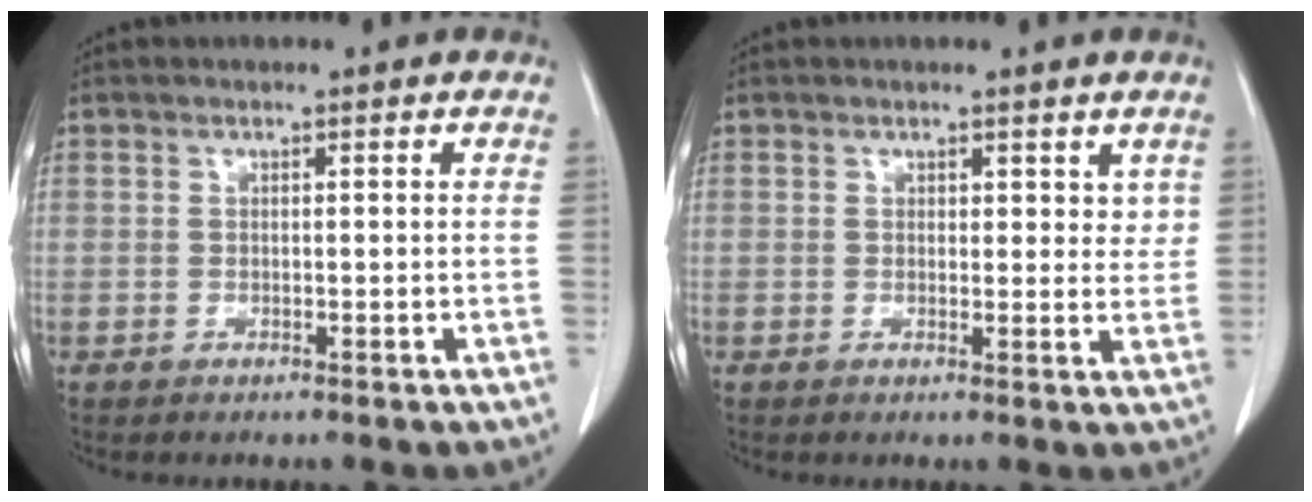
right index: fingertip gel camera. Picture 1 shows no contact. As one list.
[{"total": 2.5, "force": [1.5, 1.5, 1.3], "torque": [-0.001, -0.008, 0.019]}]